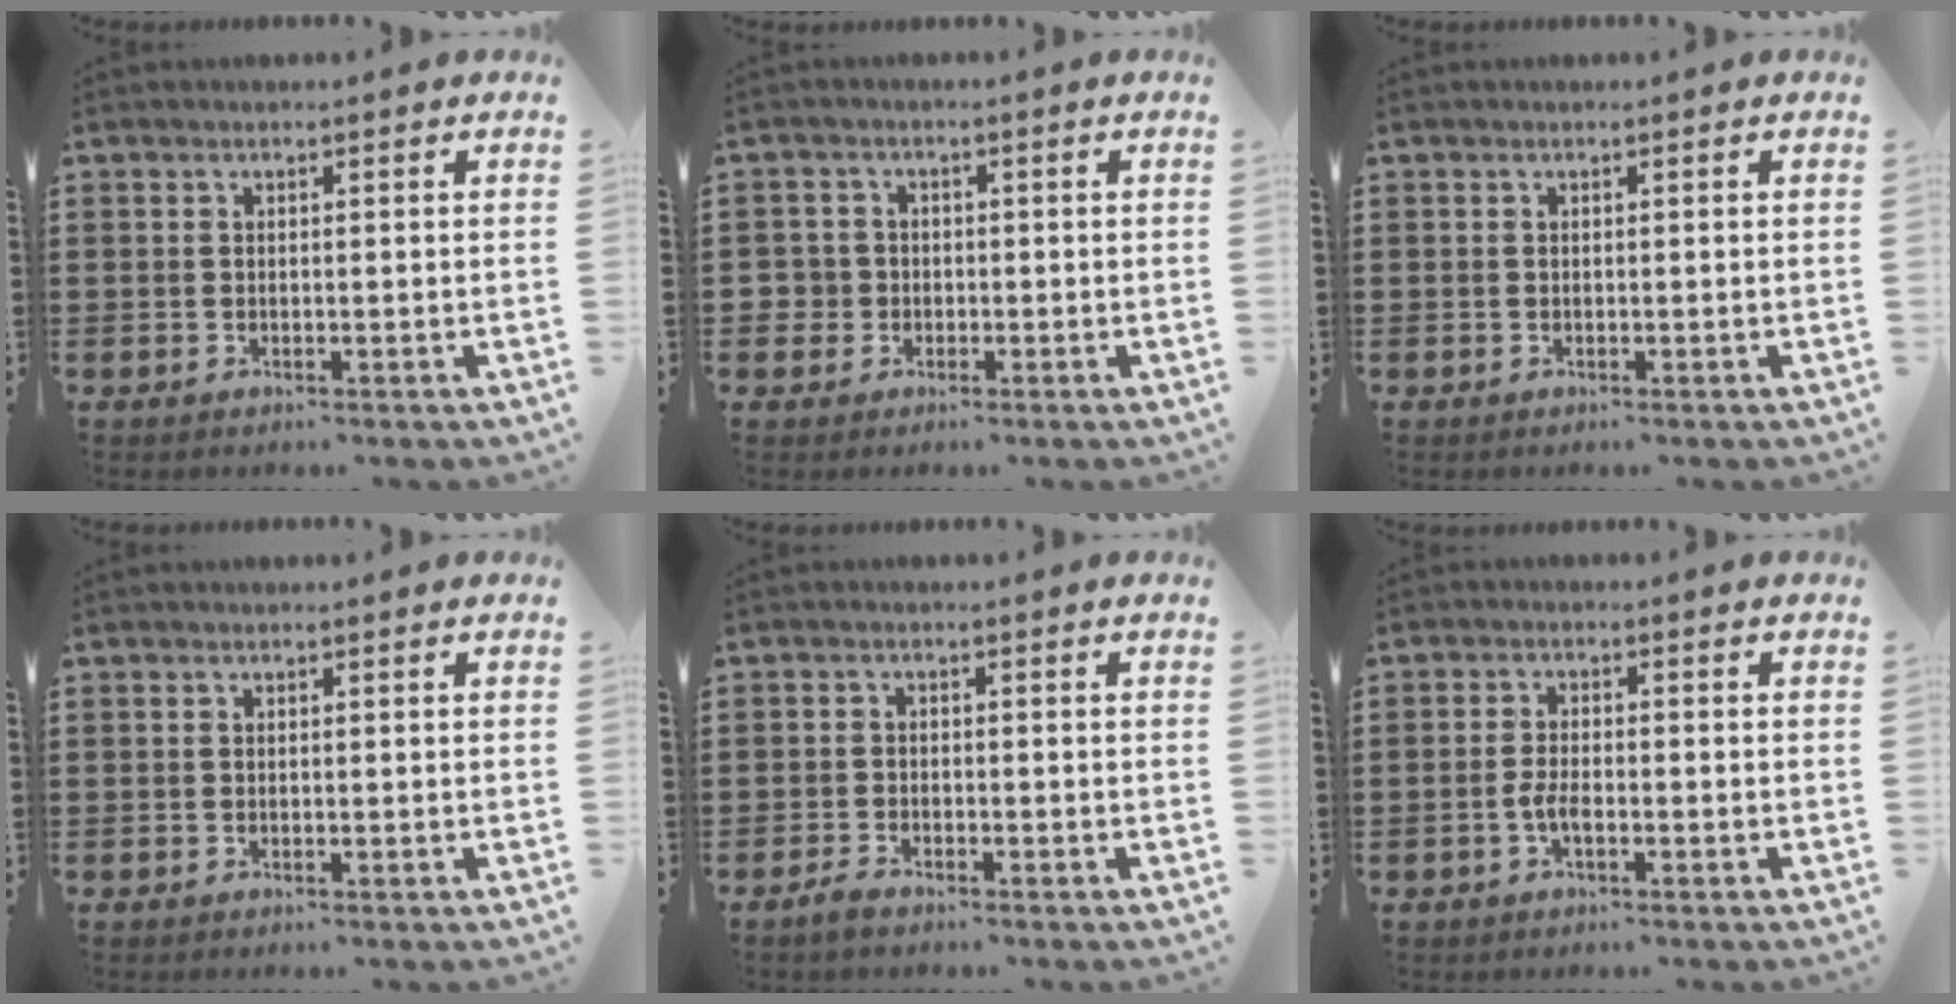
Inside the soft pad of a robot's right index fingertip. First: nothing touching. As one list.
[{"total": 2.6, "force": [-0.8, 2.4, 0.4], "torque": [-0.025, 0.001, -0.023]}, {"total": 0.0}, {"total": 0.0}, {"total": 1.7, "force": [-1.7, 0.1, 0.3], "torque": [-0.008, 0.001, -0.033]}, {"total": 2.7, "force": [-1.1, 0.8, 2.4], "torque": [-0.063, -0.005, -0.028]}]